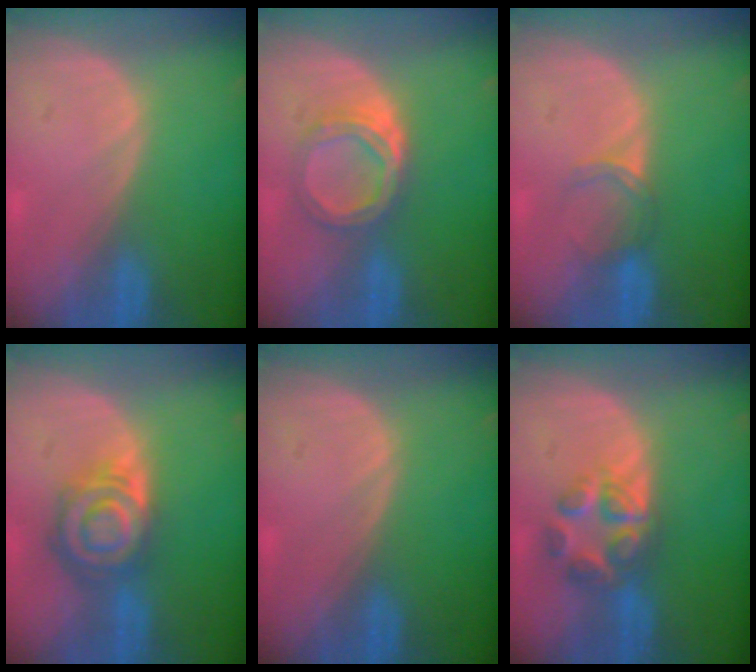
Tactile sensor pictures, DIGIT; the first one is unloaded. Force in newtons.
{"total": 5.6, "press": 5.0, "slide": 2.5}
{"total": 2.9, "press": 2.5, "slide": 1.5}
{"total": 8.0, "press": 7.1, "slide": 3.8}
{"total": 0.0}
{"total": 6.8, "press": 5.8, "slide": 3.4}